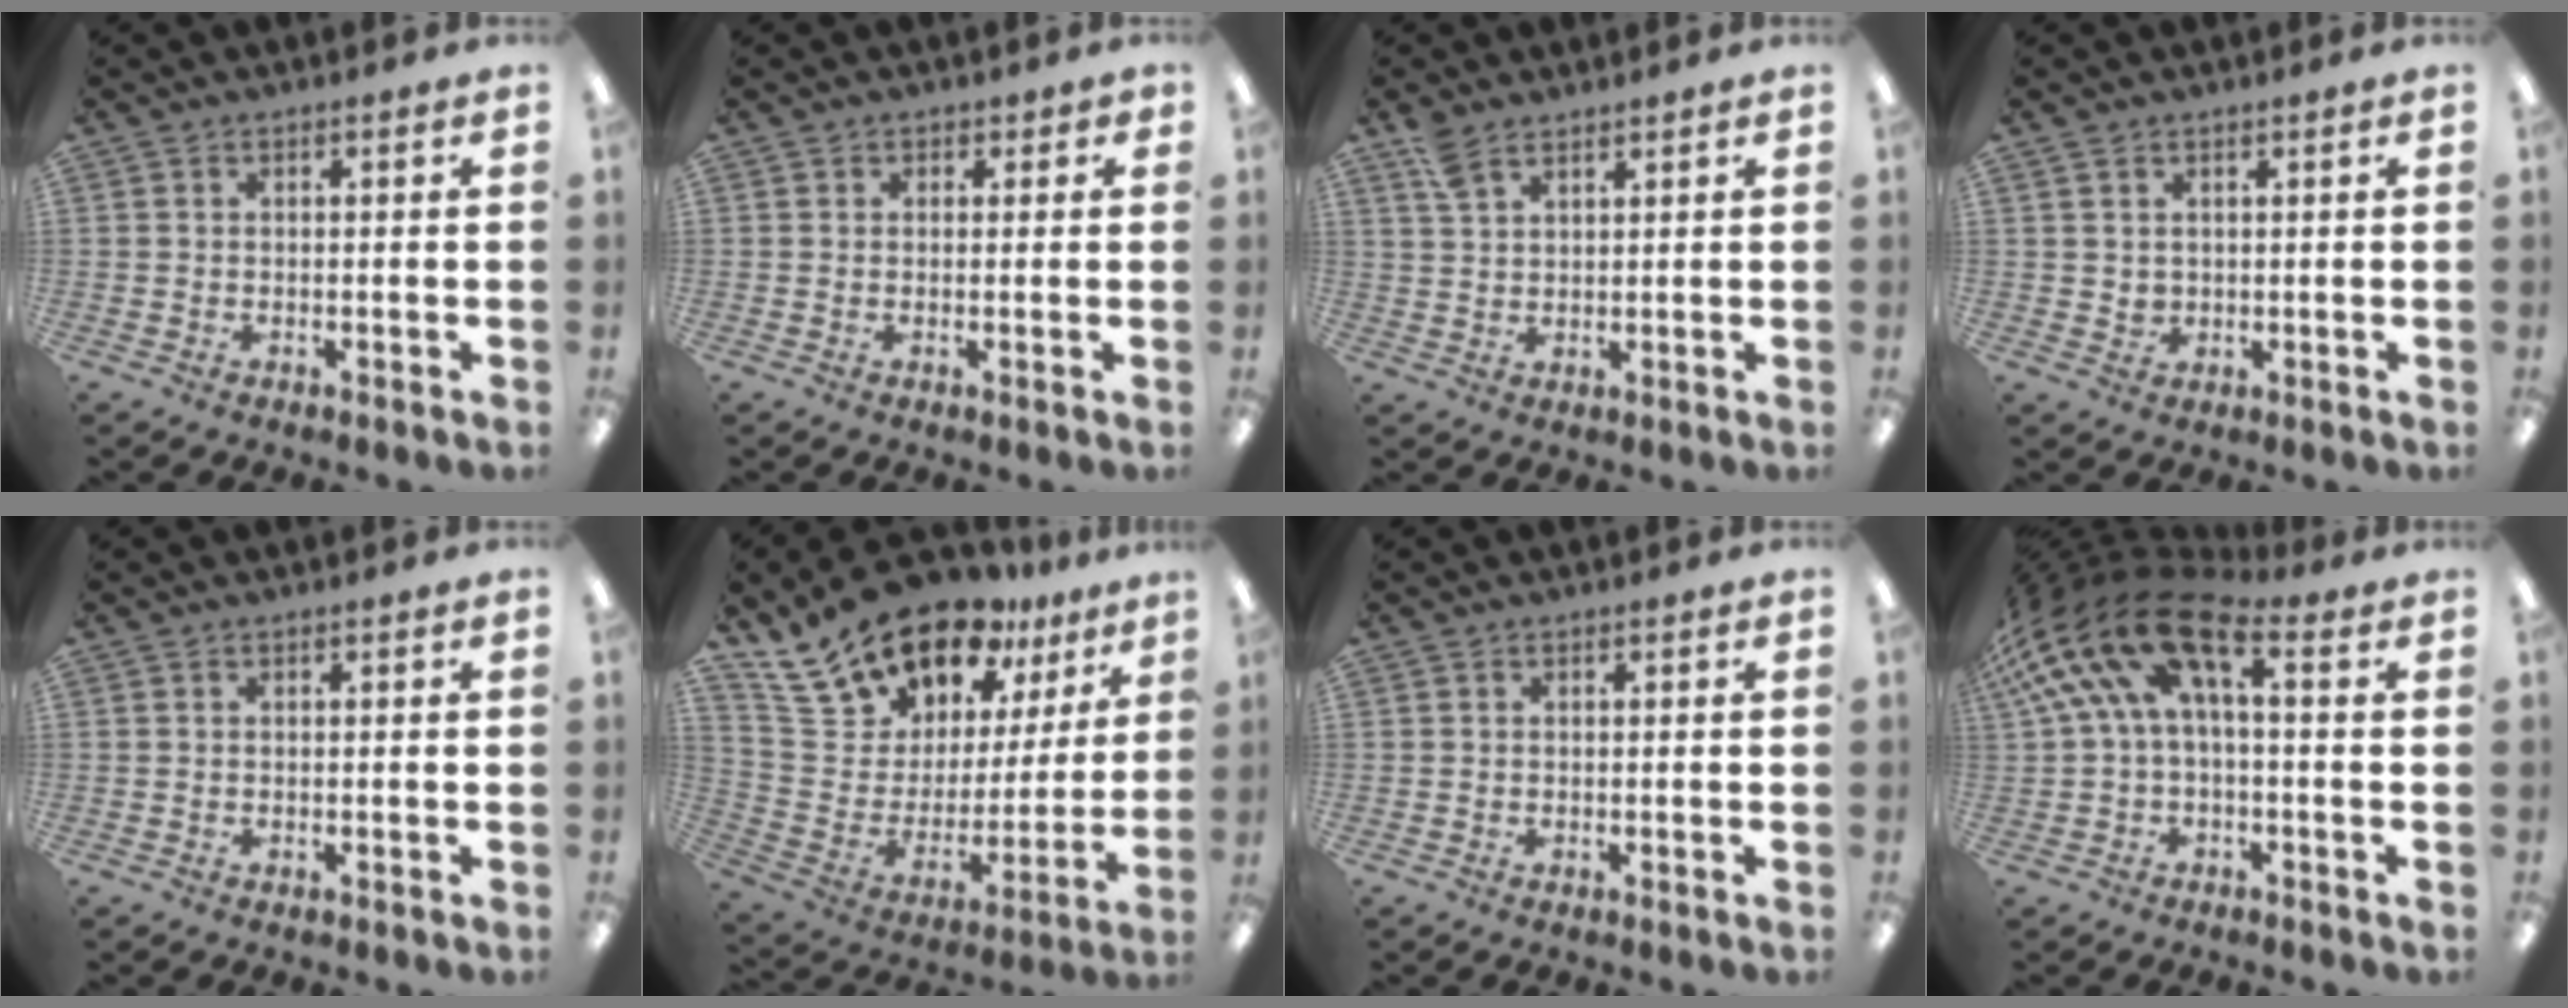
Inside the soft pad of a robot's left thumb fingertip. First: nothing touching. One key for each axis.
{"total": 1.1, "fx": 0.5, "fy": 1.0, "fz": 0.1, "tx": 0.006, "ty": -0.001, "tz": 0.006}
{"total": 4.2, "fx": 3.4, "fy": 1.4, "fz": 2.1, "tx": -0.049, "ty": -0.011, "tz": 0.065}
{"total": 1.9, "fx": 1.3, "fy": 1.4, "fz": 0.4, "tx": -0.003, "ty": -0.005, "tz": 0.023}
{"total": 0.0}
{"total": 20.7, "fx": 16.4, "fy": 10.1, "fz": 7.7, "tx": -0.153, "ty": -0.113, "tz": 0.300}
{"total": 0.0}
{"total": 17.9, "fx": 5.9, "fy": 7.7, "fz": 15.0, "tx": -0.302, "ty": -0.026, "tz": 0.104}